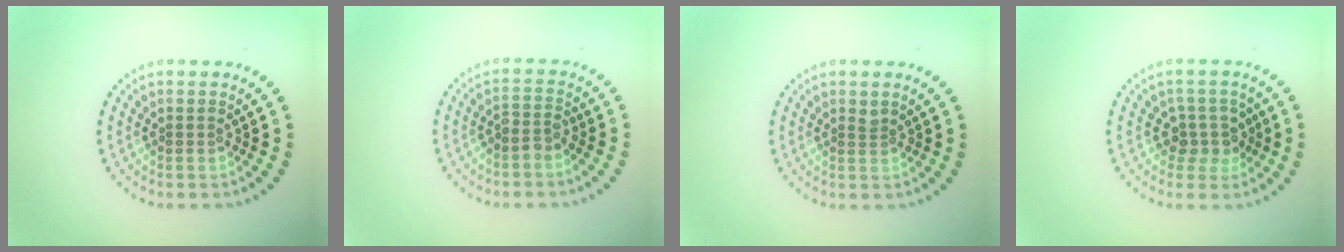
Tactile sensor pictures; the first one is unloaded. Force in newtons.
{"total": 1.4, "press": 1.1, "slide": 0.9}
{"total": 0.5, "press": 0.4, "slide": 0.4}
{"total": 2.3, "press": 1.9, "slide": 1.3}